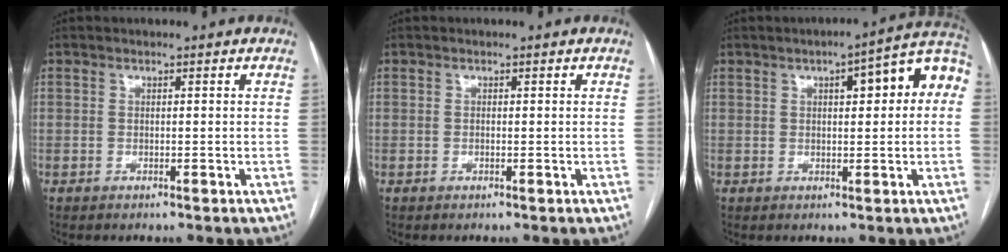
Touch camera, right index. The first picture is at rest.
{"total": 0.0}
{"total": 10.0, "force": [2.3, 2.6, 9.4], "torque": [-0.119, 0.038, 0.022]}